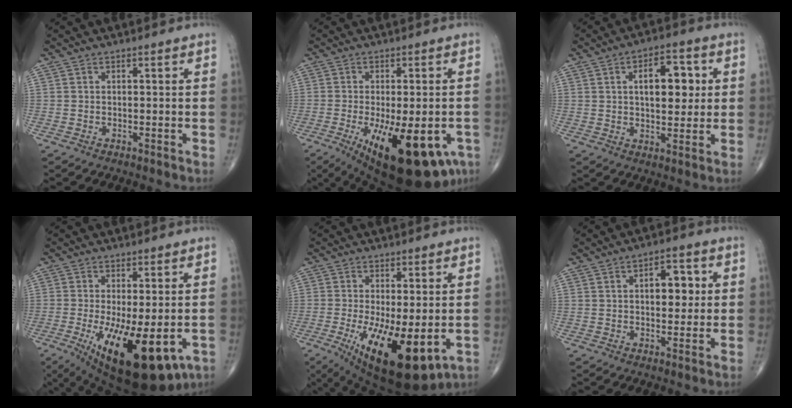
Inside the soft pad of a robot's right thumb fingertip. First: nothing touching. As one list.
[{"total": 20.8, "force": [-8.6, 8.2, 17.1], "torque": [-0.206, -0.018, -0.107]}, {"total": 10.1, "force": [2.1, 5.4, 8.3], "torque": [-0.091, 0.001, 0.030]}, {"total": 18.6, "force": [-6.2, 6.9, 16.1], "torque": [-0.239, -0.028, -0.076]}, {"total": 16.6, "force": [-4.5, 6.1, 14.8], "torque": [-0.237, -0.030, -0.050]}, {"total": 7.1, "force": [1.3, 4.0, 5.7], "torque": [-0.051, 0.002, 0.017]}]